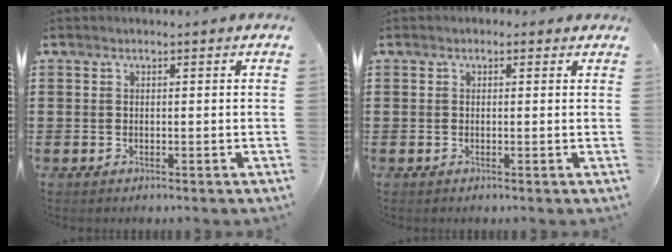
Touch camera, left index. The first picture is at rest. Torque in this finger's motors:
{"motor_torque": [2.14, 0.00, 0.43, 0.02]}